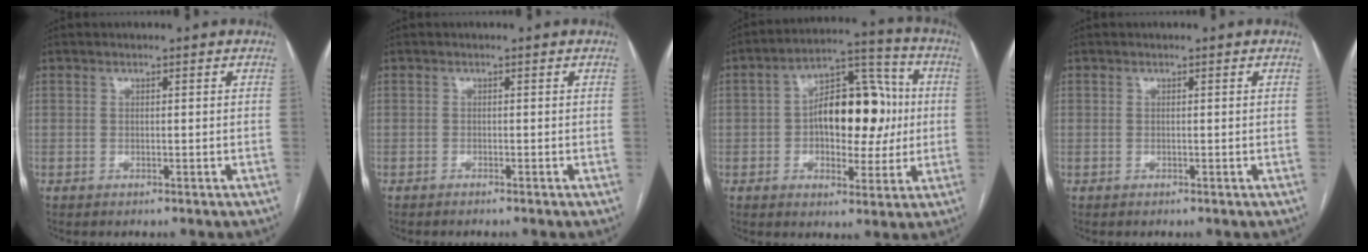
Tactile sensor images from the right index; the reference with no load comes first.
{"total": 0.5, "force": [-0.5, 0.0, 0.1], "torque": [-0.003, -0.001, -0.010]}
{"total": 14.0, "force": [0.3, 7.0, 12.1], "torque": [-0.183, 0.038, 0.007]}
{"total": 0.0}